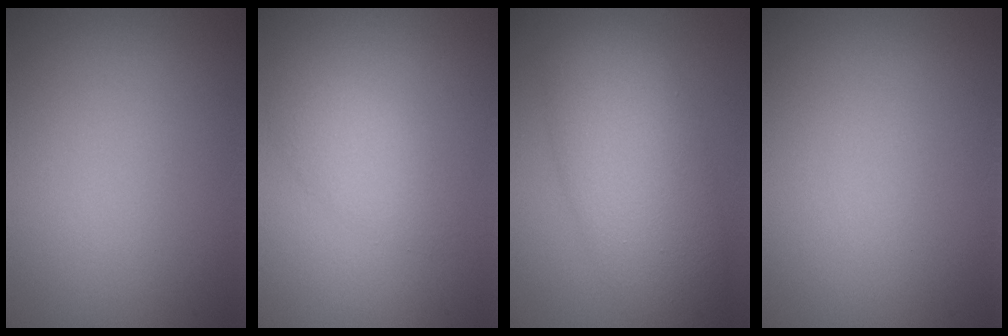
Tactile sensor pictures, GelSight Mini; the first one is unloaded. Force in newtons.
{"total": 2.4, "press": 2.4, "slide": 0.2}
{"total": 8.0, "press": 8.0, "slide": 0.3}
{"total": 0.0}